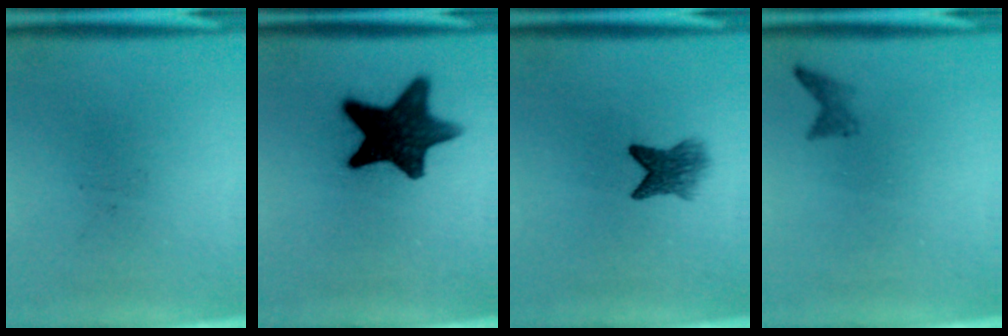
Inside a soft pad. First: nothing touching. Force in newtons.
{"total": 13.2}
{"total": 3.9}
{"total": 1.1}